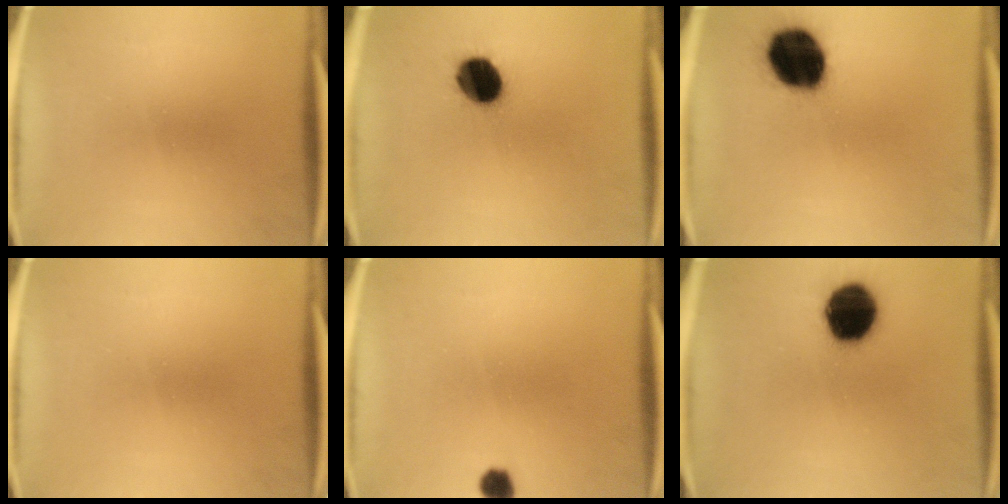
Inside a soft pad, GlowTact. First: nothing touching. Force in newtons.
{"total": 10.7}
{"total": 18.5}
{"total": 0.0}
{"total": 2.6}
{"total": 15.8}